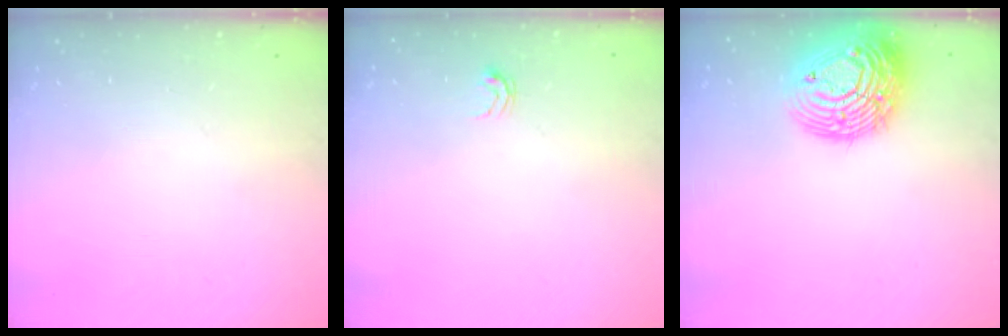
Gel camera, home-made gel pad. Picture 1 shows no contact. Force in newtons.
{"total": 2.9, "press": 2.8, "slide": 0.4}
{"total": 20.6, "press": 20.5, "slide": 1.8}